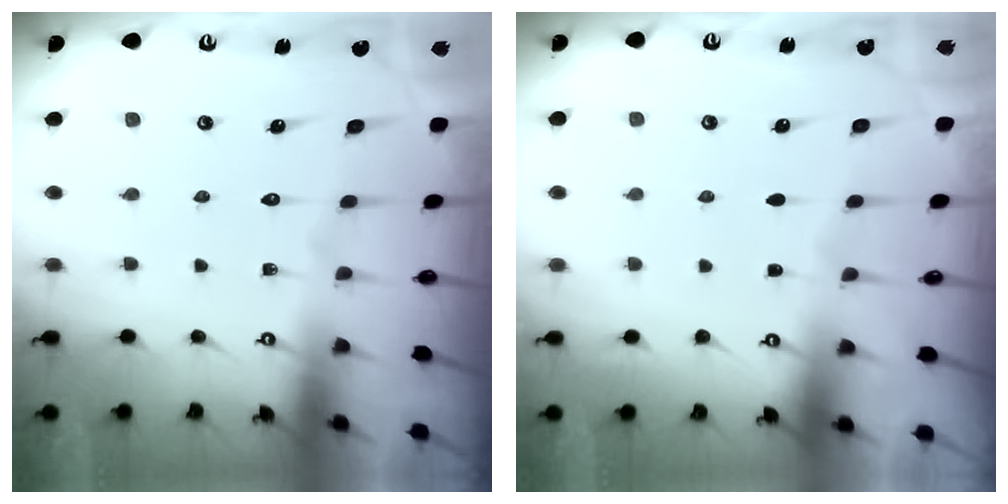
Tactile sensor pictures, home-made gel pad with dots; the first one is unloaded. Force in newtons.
{"total": 2.3, "press": 2.3, "slide": 0.3}